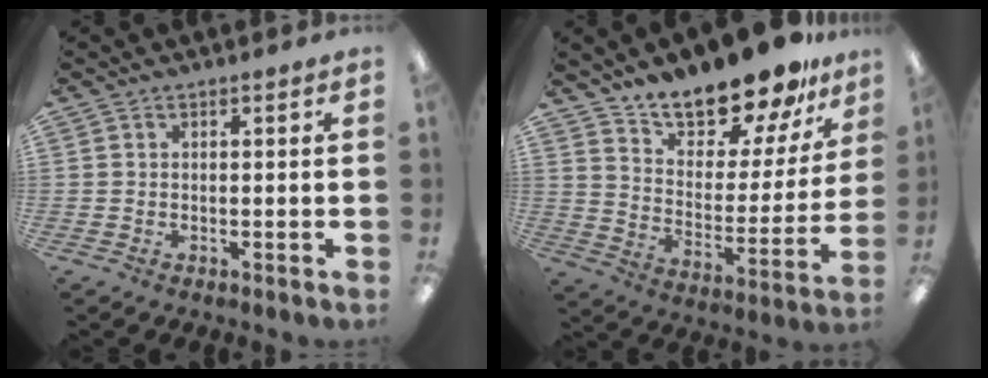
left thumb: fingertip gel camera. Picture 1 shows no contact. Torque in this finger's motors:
{"motor_torque": [1.70, 2.06, 1.18, -1.59, 0.10]}